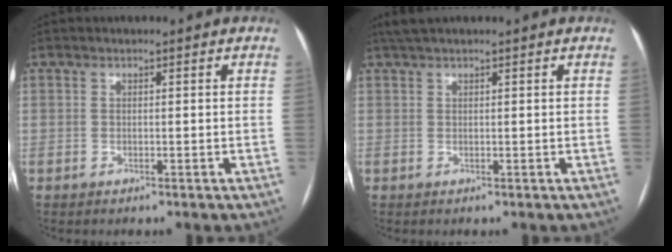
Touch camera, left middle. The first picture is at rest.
{"total": 2.5, "force": [2.0, 0.1, 1.5], "torque": [-0.027, 0.025, 0.040]}